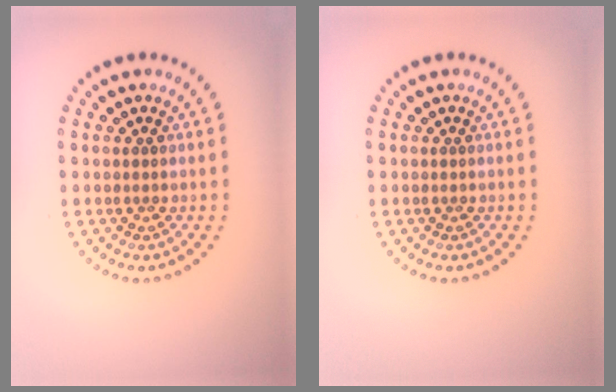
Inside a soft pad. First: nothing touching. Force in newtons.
{"total": 0.0}